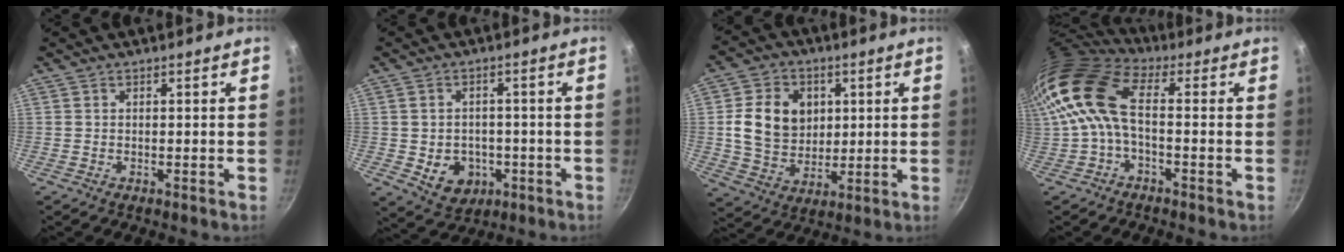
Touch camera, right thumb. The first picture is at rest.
{"total": 7.8, "force": [-2.0, 6.2, 4.2], "torque": [-0.040, 0.009, -0.015]}
{"total": 13.1, "force": [2.4, 10.5, 7.4], "torque": [-0.107, -0.005, 0.044]}
{"total": 11.9, "force": [0.3, 6.0, 10.3], "torque": [-0.208, 0.018, -0.007]}